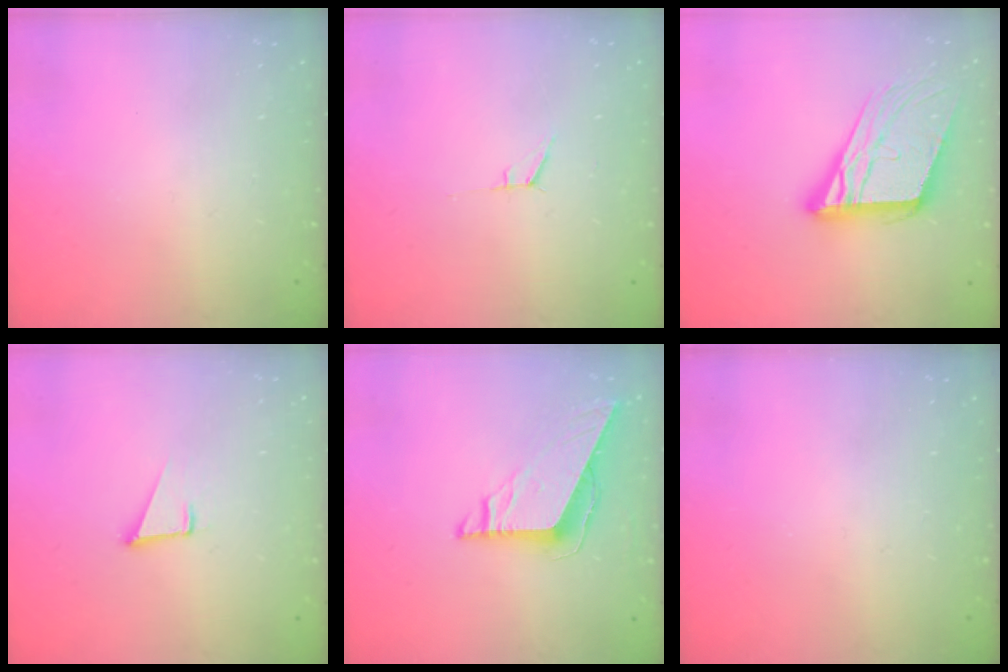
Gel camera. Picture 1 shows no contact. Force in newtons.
{"total": 5.2, "press": 4.5, "slide": 2.5}
{"total": 17.6, "press": 17.4, "slide": 2.6}
{"total": 3.4, "press": 2.5, "slide": 2.2}
{"total": 9.5, "press": 9.4, "slide": 0.9}
{"total": 0.0}